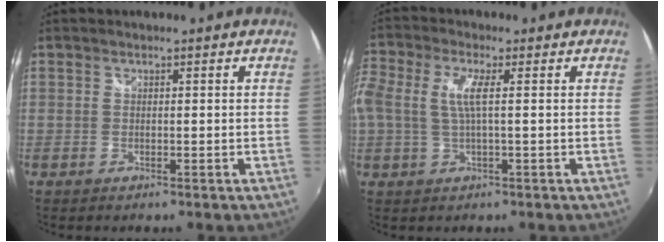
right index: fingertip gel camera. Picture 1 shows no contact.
{"total": 7.9, "force": [0.5, 2.3, 7.5], "torque": [-0.154, 0.005, 0.005]}